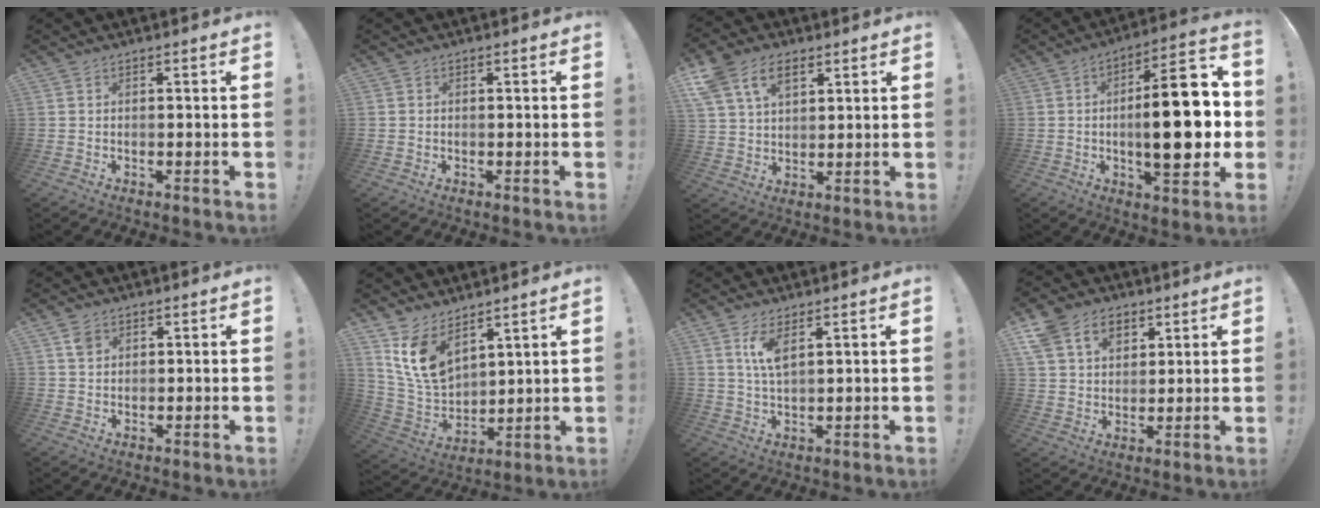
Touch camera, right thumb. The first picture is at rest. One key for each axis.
{"total": 0.7, "fx": -0.3, "fy": 0.7, "fz": -0.1, "tx": 0.002, "ty": 0.003, "tz": -0.005}
{"total": 11.6, "fx": 6.1, "fy": 7.4, "fz": 6.4, "tx": -0.128, "ty": -0.008, "tz": 0.119}
{"total": 22.0, "fx": -1.1, "fy": 6.9, "fz": 20.9, "tx": -0.313, "ty": -0.004, "tz": -0.022}
{"total": 2.8, "fx": 1.6, "fy": 2.1, "fz": 0.8, "tx": 0.003, "ty": -0.006, "tz": 0.026}
{"total": 12.5, "fx": 8.1, "fy": 6.9, "fz": 6.6, "tx": -0.130, "ty": -0.052, "tz": 0.161}
{"total": 5.9, "fx": 2.9, "fy": 1.7, "fz": 4.9, "tx": -0.088, "ty": -0.012, "tz": 0.048}
{"total": 11.9, "fx": 6.4, "fy": 8.6, "fz": 5.2, "tx": -0.083, "ty": -0.020, "tz": 0.125}